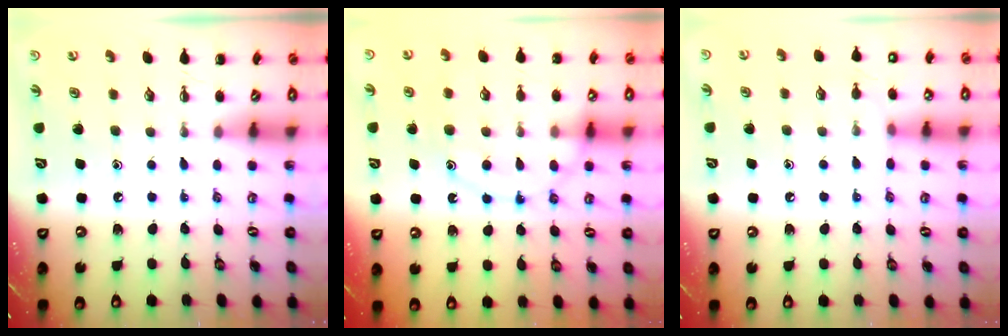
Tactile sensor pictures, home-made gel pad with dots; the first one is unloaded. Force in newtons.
{"total": 12.2, "press": 12.1, "slide": 1.1}
{"total": 7.8, "press": 7.5, "slide": 2.1}